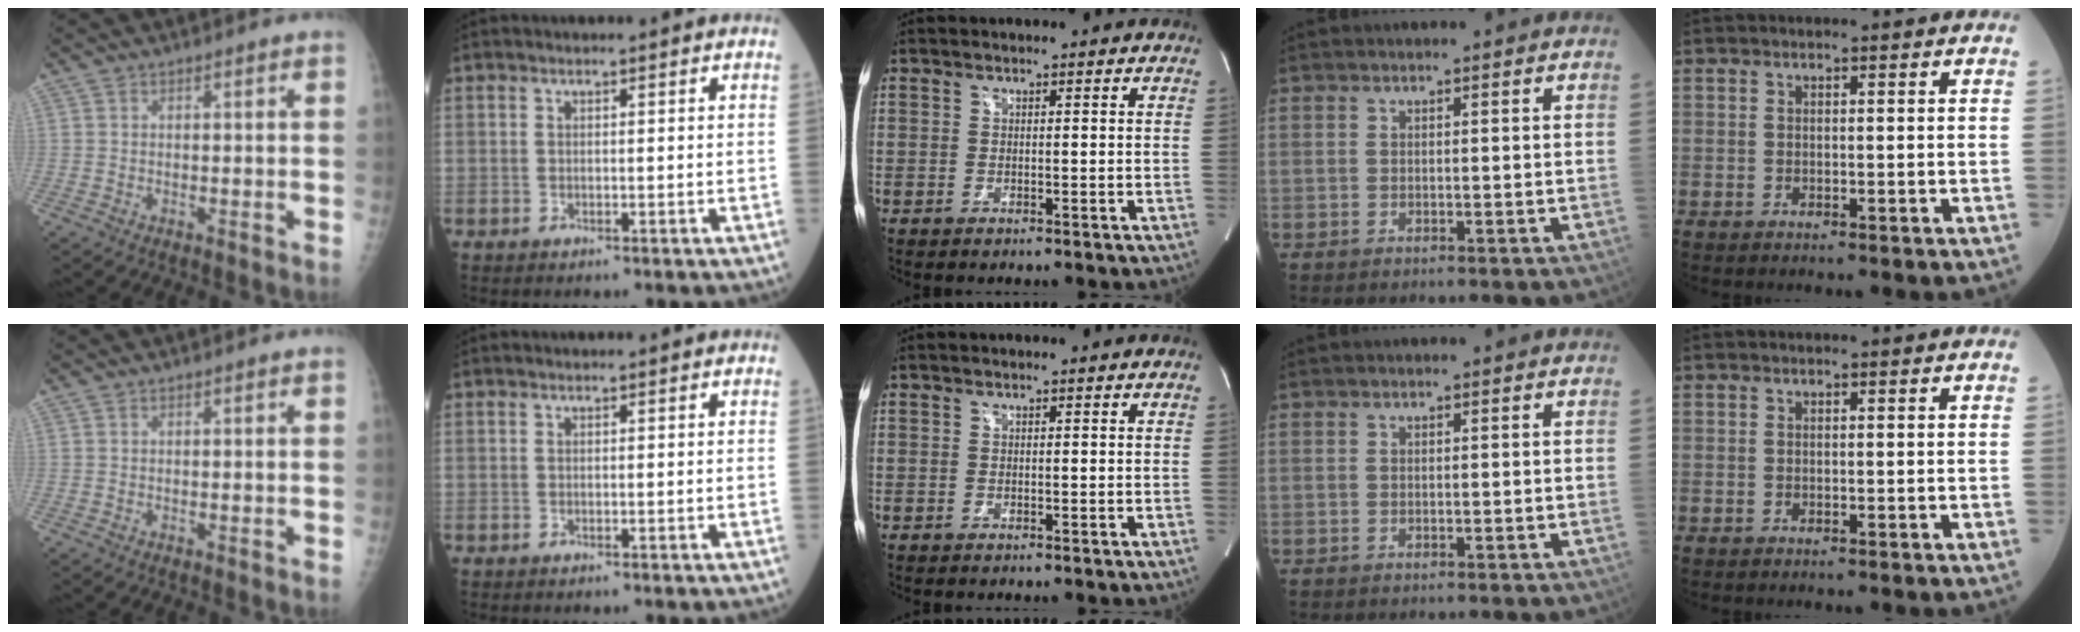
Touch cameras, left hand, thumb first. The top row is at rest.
{}